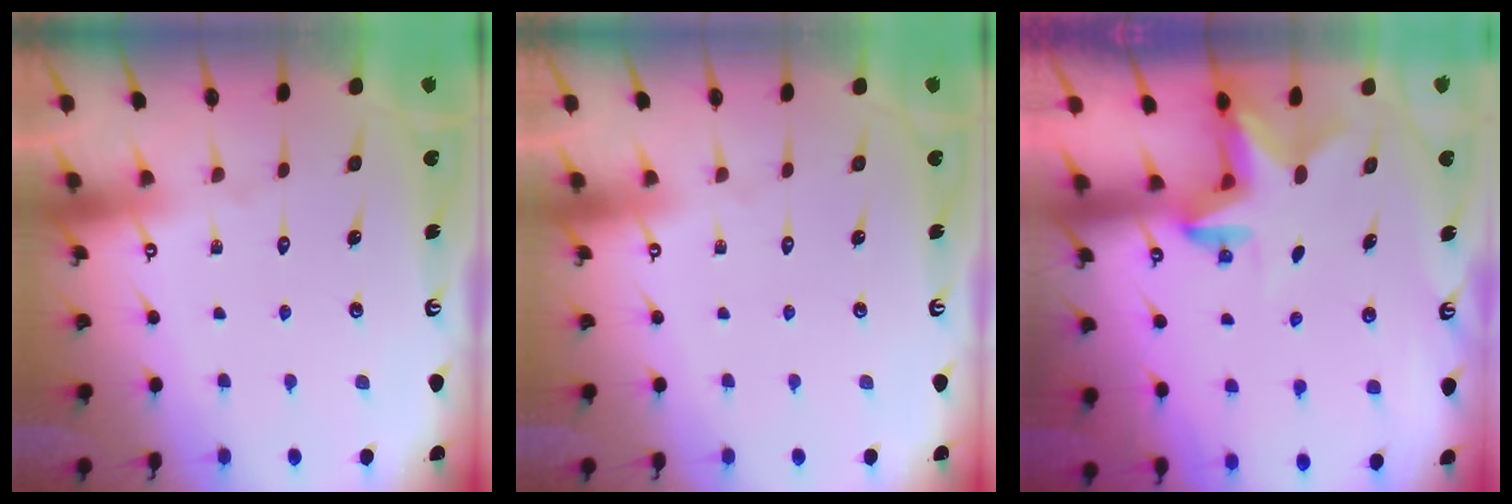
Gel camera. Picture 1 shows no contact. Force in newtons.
{"total": 0.0}
{"total": 2.5, "press": 2.4, "slide": 0.4}